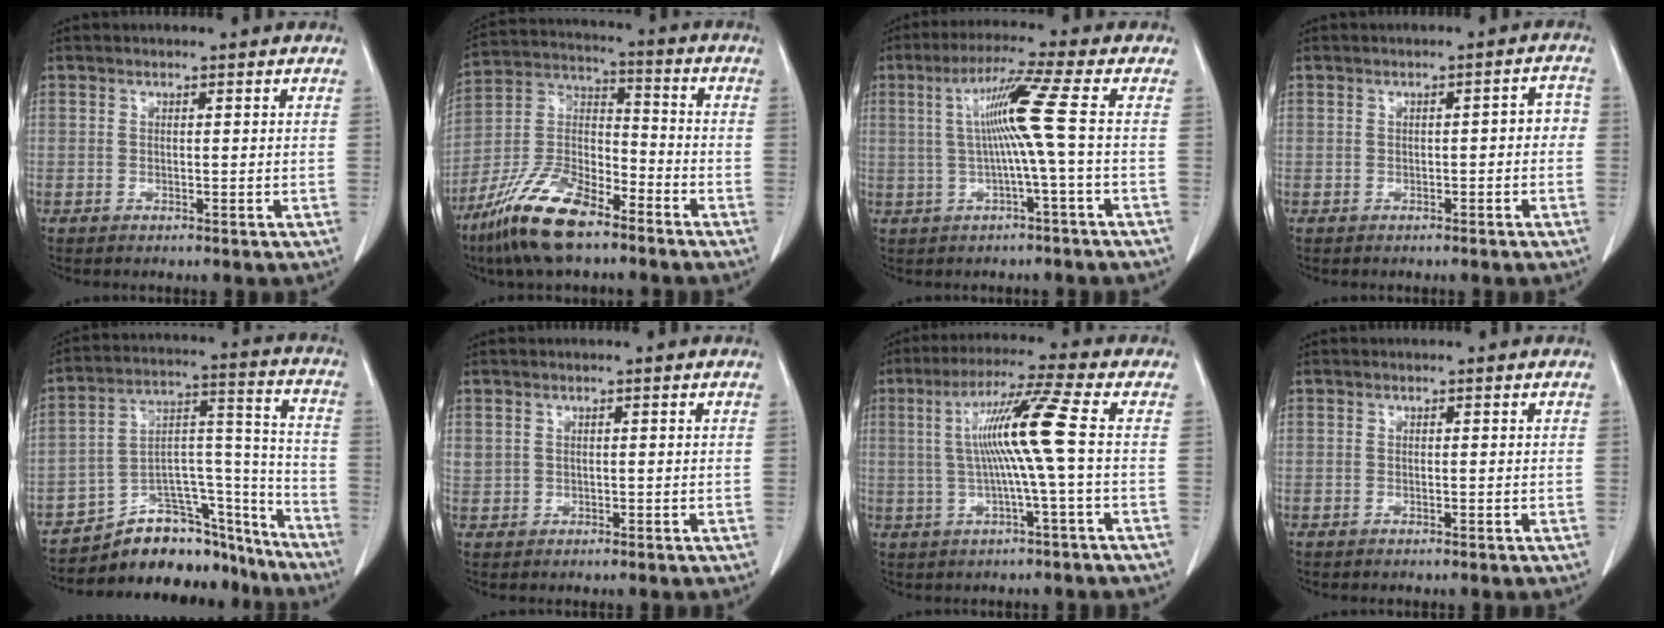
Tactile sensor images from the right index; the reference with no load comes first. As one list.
[{"total": 14.7, "force": [-10.4, 4.5, 9.4], "torque": [-0.192, -0.002, -0.196]}, {"total": 7.8, "force": [0.3, -2.0, 7.5], "torque": [-0.138, 0.015, 0.014]}, {"total": 2.6, "force": [-0.6, 1.1, 2.3], "torque": [-0.027, 0.017, -0.005]}, {"total": 18.0, "force": [-16.1, 6.2, 5.2], "torque": [-0.063, 0.070, -0.248]}, {"total": 1.7, "force": [0.7, 1.5, 0.4], "torque": [-0.005, 0.015, 0.021]}, {"total": 9.6, "force": [0.5, -1.8, 9.5], "torque": [-0.175, 0.012, 0.012]}, {"total": 0.0}]